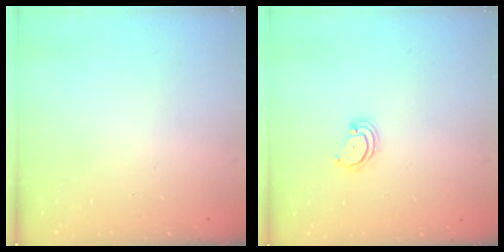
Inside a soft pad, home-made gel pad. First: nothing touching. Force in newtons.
{"total": 2.3, "press": 2.2, "slide": 0.2}